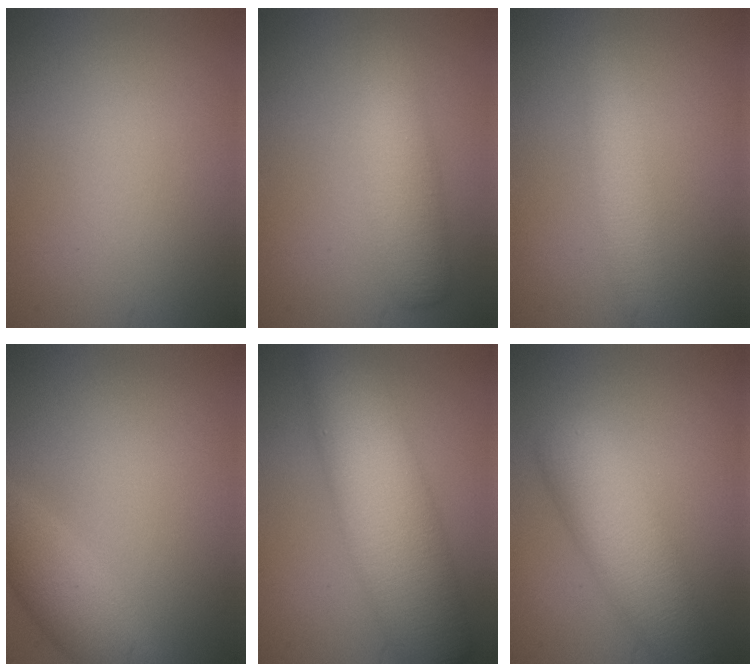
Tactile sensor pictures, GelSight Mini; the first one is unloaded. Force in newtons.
{"total": 4.4, "press": 4.4, "slide": 0.1}
{"total": 2.7, "press": 2.7, "slide": 0.0}
{"total": 3.5, "press": 3.5, "slide": 0.2}
{"total": 10.1, "press": 10.1, "slide": 0.4}
{"total": 6.0, "press": 6.0, "slide": 0.2}